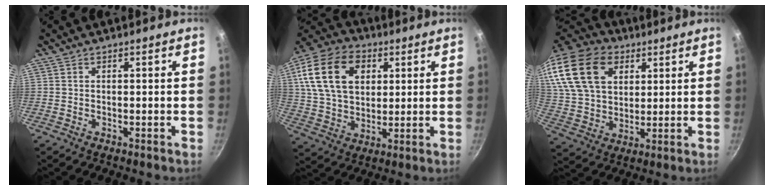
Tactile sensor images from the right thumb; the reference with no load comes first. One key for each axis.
{"total": 19.0, "fx": 5.8, "fy": 13.1, "fz": 12.5, "tx": -0.210, "ty": 0.004, "tz": 0.098}
{"total": 24.0, "fx": 10.1, "fy": 16.3, "fz": 14.5, "tx": -0.285, "ty": 0.005, "tz": 0.188}